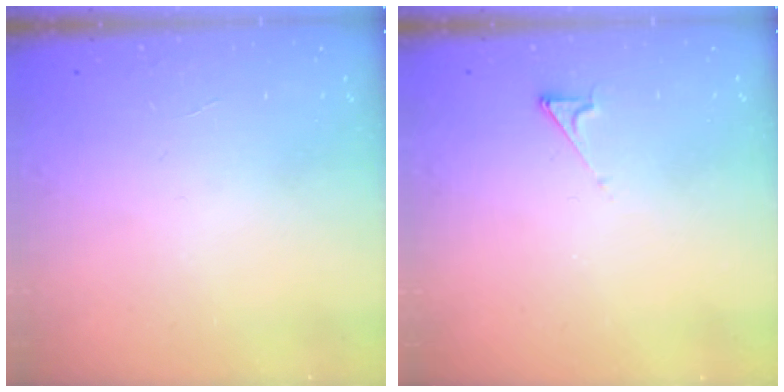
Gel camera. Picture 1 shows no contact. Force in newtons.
{"total": 2.5, "press": 2.5, "slide": 0.3}